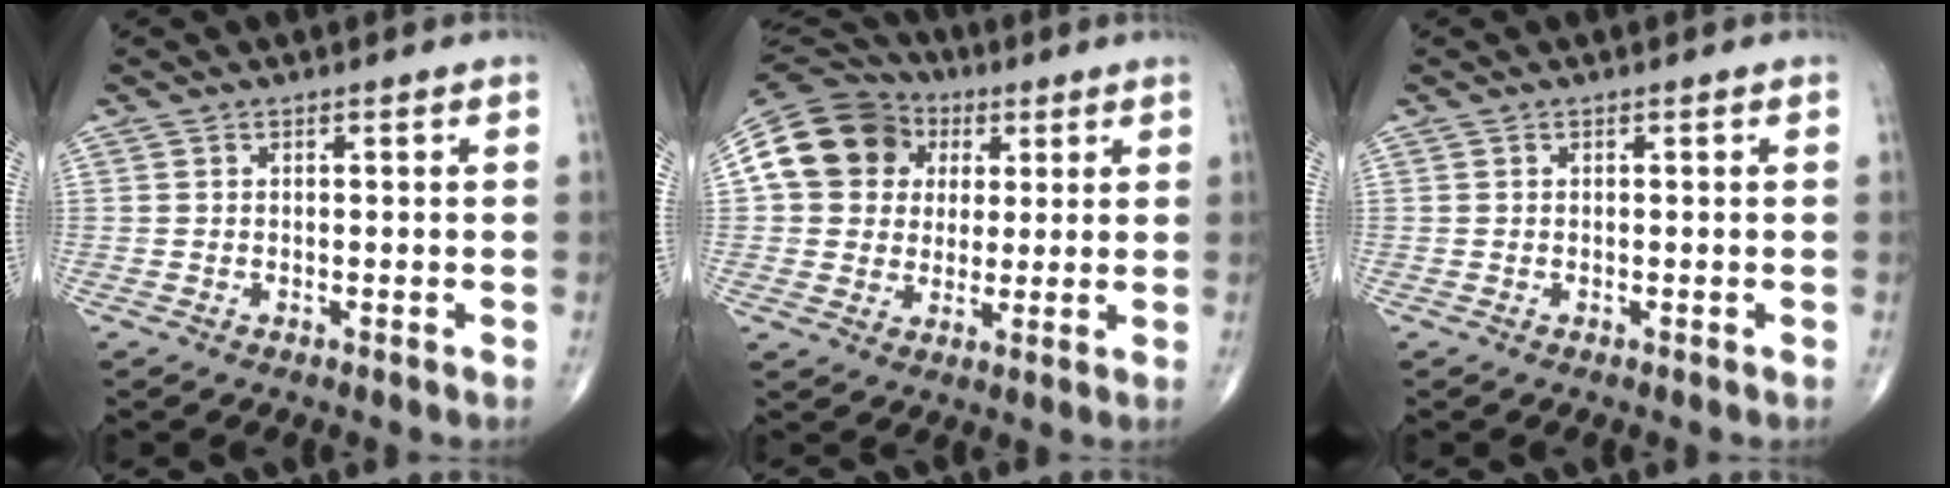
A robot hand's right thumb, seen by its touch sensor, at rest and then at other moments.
{"total": 15.5, "force": [4.1, 13.3, 6.9], "torque": [-0.109, 0.021, 0.069]}
{"total": 0.0}